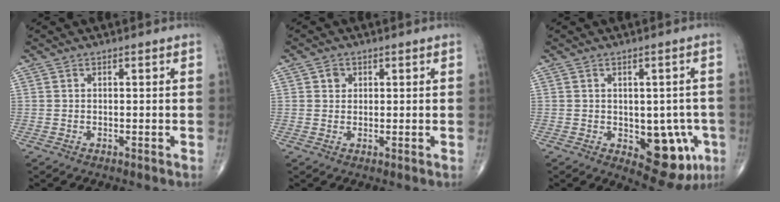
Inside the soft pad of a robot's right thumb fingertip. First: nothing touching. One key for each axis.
{"total": 1.8, "fx": 0.6, "fy": 1.6, "fz": 0.5, "tx": 0.001, "ty": -0.001, "tz": 0.006}
{"total": 11.0, "fx": -3.2, "fy": 6.1, "fz": 8.6, "tx": -0.056, "ty": 0.001, "tz": -0.028}